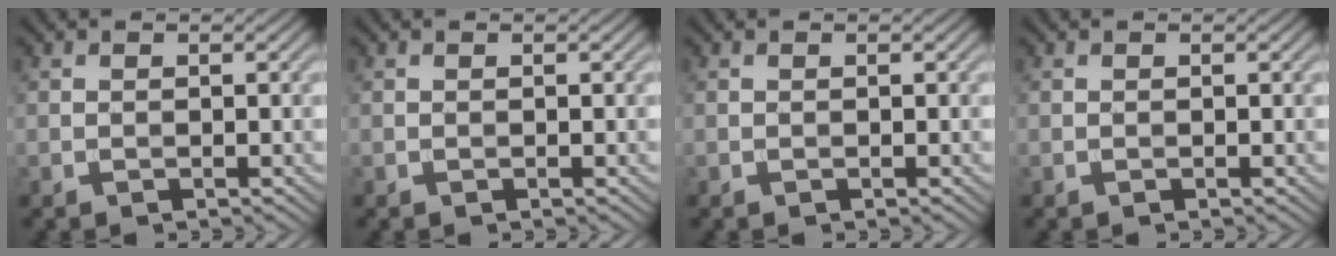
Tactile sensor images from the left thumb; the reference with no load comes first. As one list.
[{"total": 0.0}, {"total": 0.0}, {"total": 0.0}]